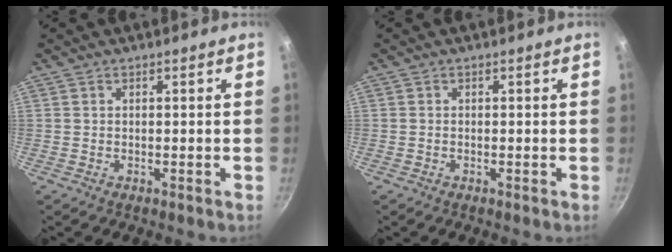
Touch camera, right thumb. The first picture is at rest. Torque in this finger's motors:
{"motor_torque": [0.26, 0.06, -0.01, 0.50, -0.02]}